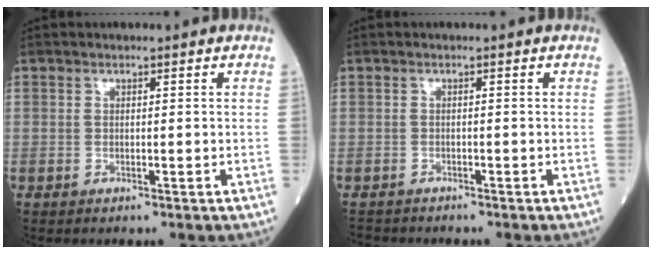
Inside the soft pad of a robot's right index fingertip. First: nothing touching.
{"total": 2.0, "force": [-1.9, 0.6, -0.2], "torque": [0.002, -0.005, -0.036]}